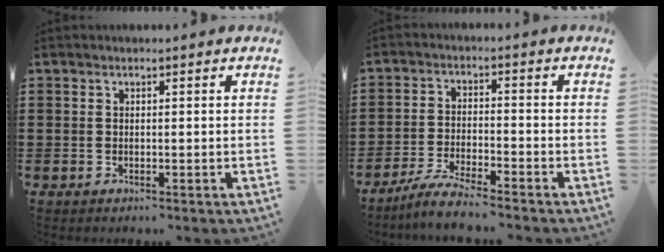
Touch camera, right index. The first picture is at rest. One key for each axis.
{"total": 4.8, "fx": -4.5, "fy": -0.1, "fz": 1.7, "tx": -0.044, "ty": -0.006, "tz": -0.089}